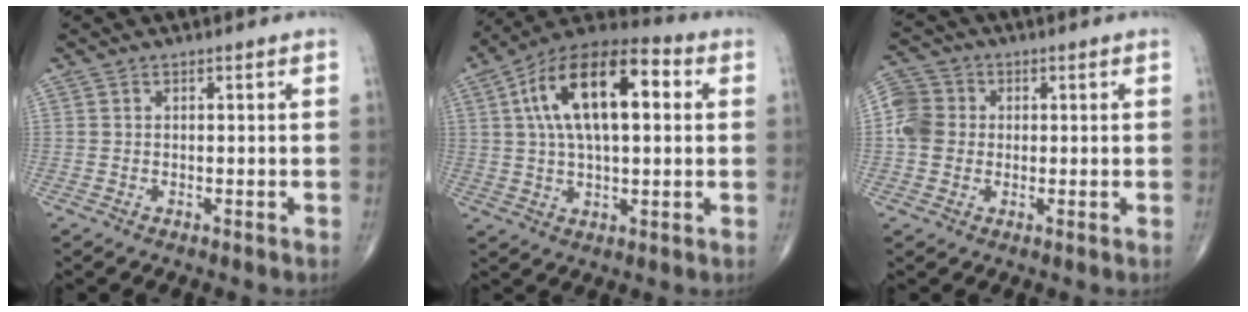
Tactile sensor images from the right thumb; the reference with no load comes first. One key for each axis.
{"total": 18.8, "fx": 4.1, "fy": 8.9, "fz": 16.1, "tx": -0.264, "ty": 0.027, "tz": 0.057}
{"total": 6.5, "fx": 0.1, "fy": 5.9, "fz": 2.8, "tx": -0.045, "ty": 0.014, "tz": -0.008}